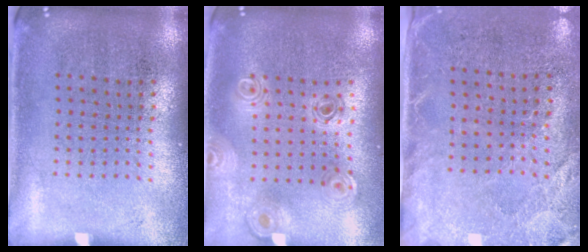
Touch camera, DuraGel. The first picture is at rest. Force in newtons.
{"total": 0.8, "press": 0.8, "slide": 0.1}
{"total": 2.7, "press": 2.2, "slide": 1.6}